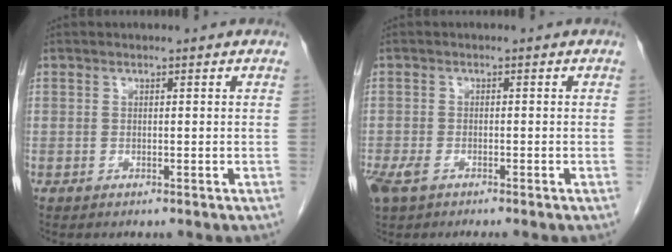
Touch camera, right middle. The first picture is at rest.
{"total": 3.4, "force": [-2.1, 1.4, 2.3], "torque": [-0.054, -0.007, -0.037]}